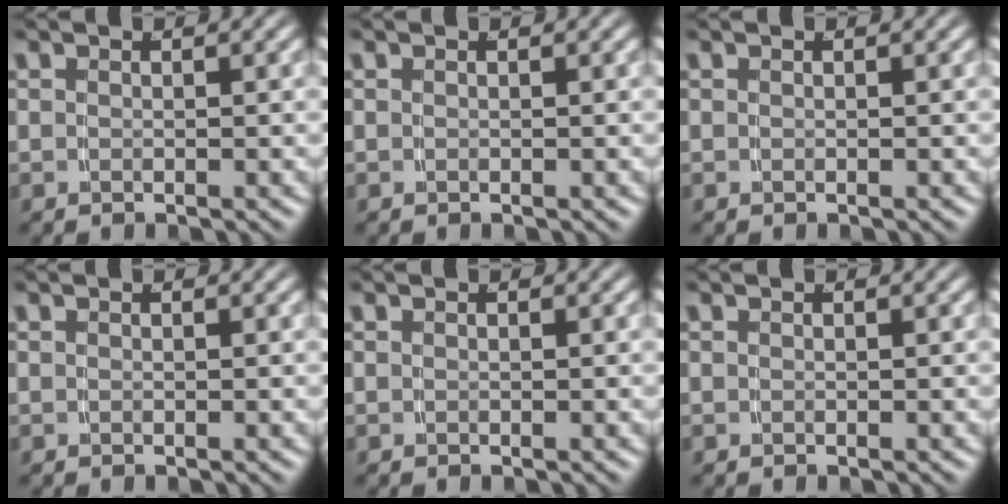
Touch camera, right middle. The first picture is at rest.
{"total": 0.0}
{"total": 0.0}
{"total": 0.0}
{"total": 0.0}
{"total": 0.0}